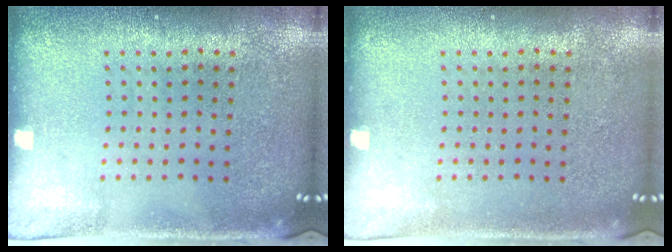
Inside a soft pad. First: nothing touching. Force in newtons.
{"total": 0.0}